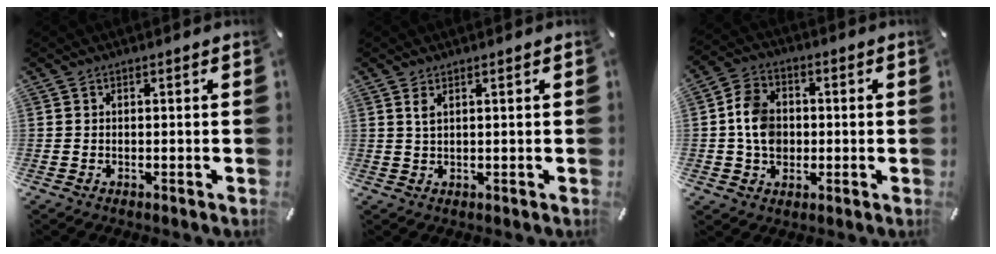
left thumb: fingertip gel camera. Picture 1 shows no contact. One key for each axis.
{"total": 1.7, "fx": 0.8, "fy": 0.4, "fz": 1.5, "tx": -0.031, "ty": 0.000, "tz": 0.014}
{"total": 8.3, "fx": -0.4, "fy": 7.0, "fz": 4.4, "tx": -0.083, "ty": 0.013, "tz": -0.005}